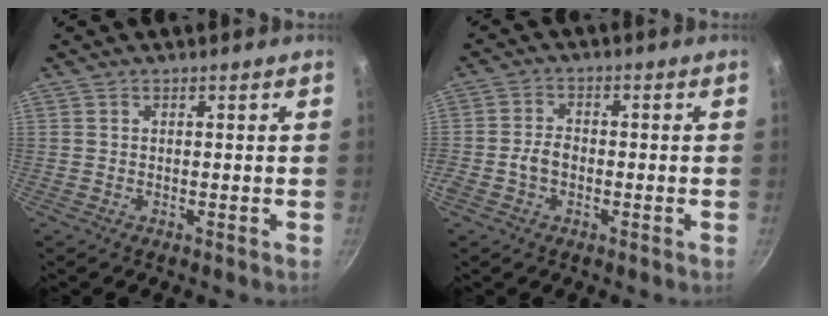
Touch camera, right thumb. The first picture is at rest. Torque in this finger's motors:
{"motor_torque": [0.64, 0.63, 0.79, -0.11, 0.05]}